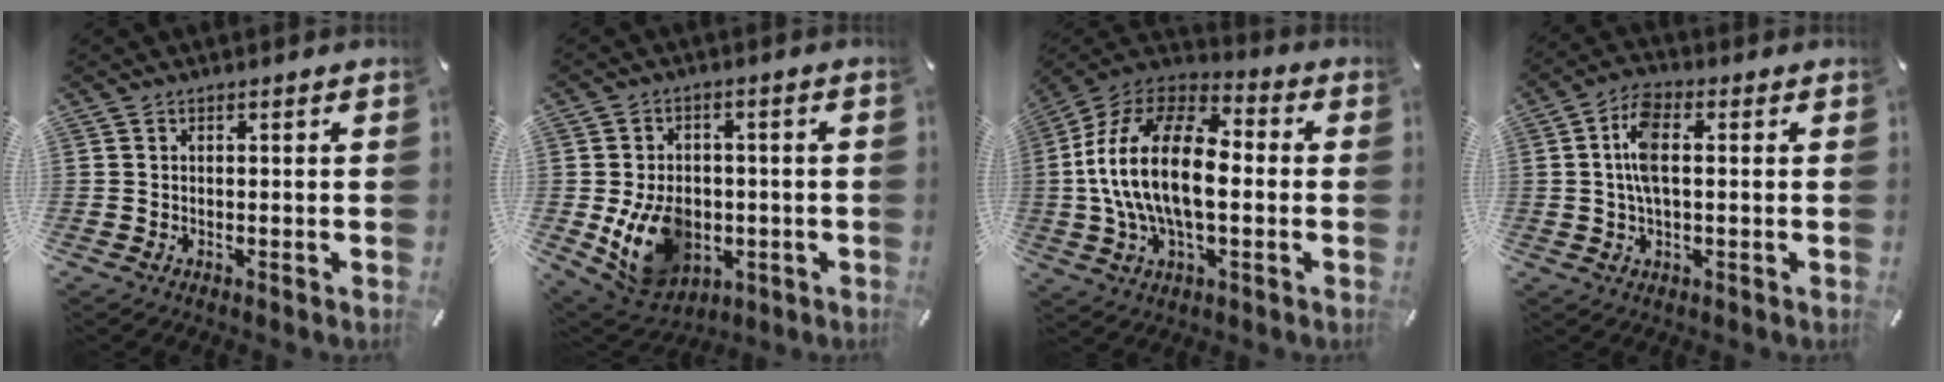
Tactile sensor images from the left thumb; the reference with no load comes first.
{"total": 13.9, "force": [-2.9, 10.8, 8.2], "torque": [-0.164, 0.003, -0.045]}
{"total": 21.1, "force": [-1.5, 12.0, 17.3], "torque": [-0.359, 0.014, -0.024]}
{"total": 8.2, "force": [0.8, 4.0, 7.2], "torque": [-0.148, 0.005, 0.009]}